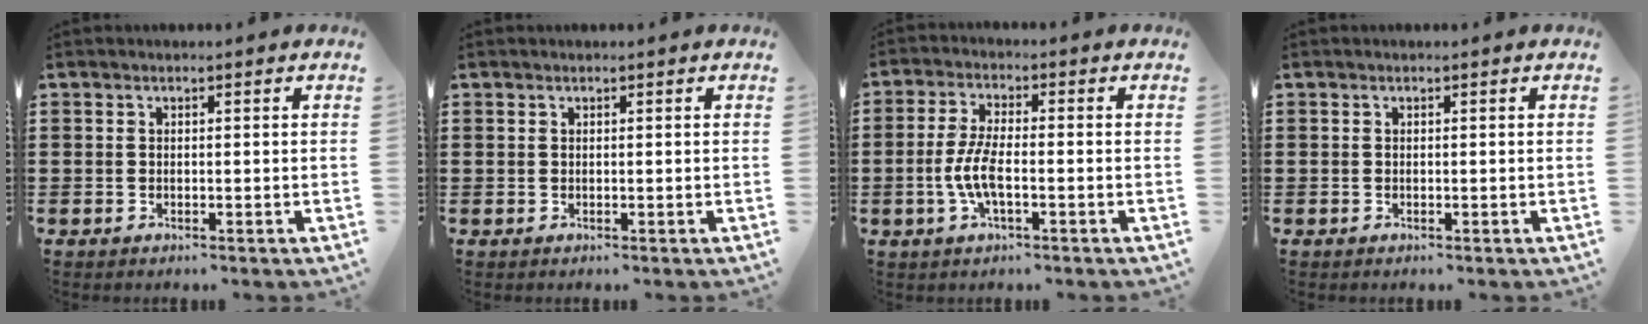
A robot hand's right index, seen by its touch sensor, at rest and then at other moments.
{"total": 0.0}
{"total": 5.6, "force": [-1.5, 1.8, 5.0], "torque": [-0.115, -0.002, -0.036]}
{"total": 0.0}